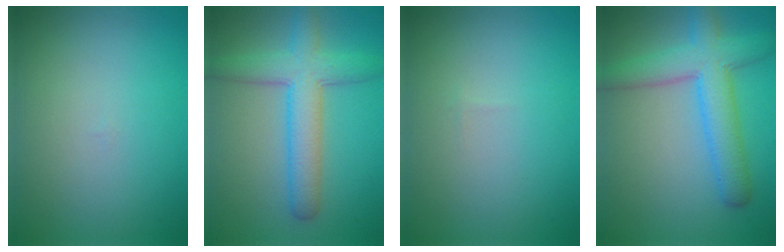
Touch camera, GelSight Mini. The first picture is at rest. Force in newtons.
{"total": 5.6, "press": 5.6, "slide": 0.1}
{"total": 0.0}
{"total": 6.1, "press": 6.1, "slide": 0.2}